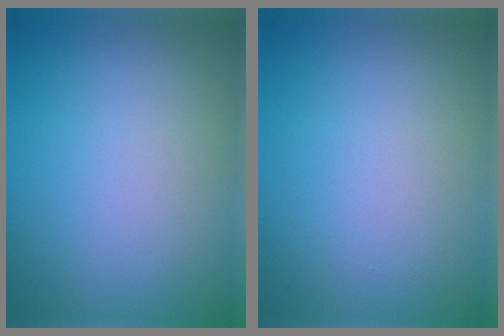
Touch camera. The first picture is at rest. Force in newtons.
{"total": 0.0}